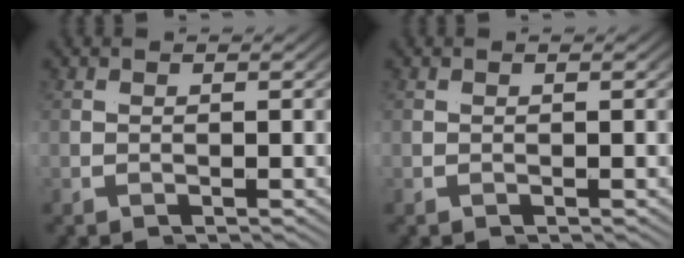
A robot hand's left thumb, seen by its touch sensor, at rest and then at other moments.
{"total": 0.0}